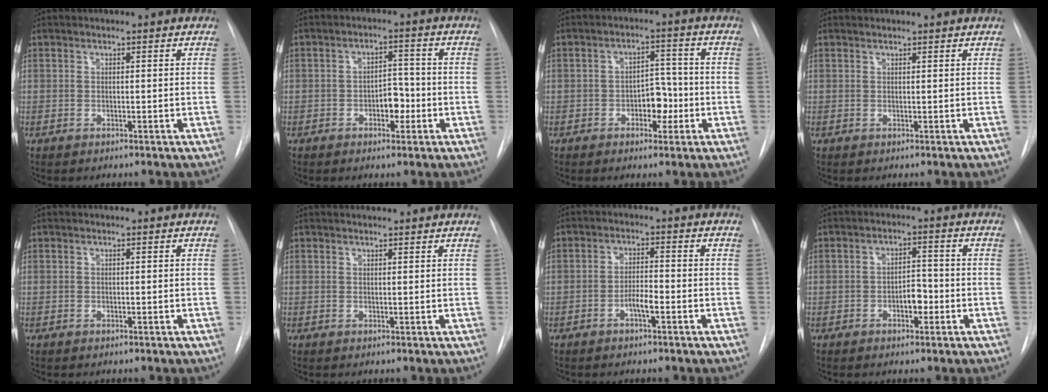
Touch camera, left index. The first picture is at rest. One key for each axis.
{"total": 4.0, "fx": -1.5, "fy": 2.2, "fz": 3.0, "tx": -0.037, "ty": 0.009, "tz": -0.023}
{"total": 4.8, "fx": -1.7, "fy": 2.8, "fz": 3.5, "tx": -0.044, "ty": 0.012, "tz": -0.025}
{"total": 2.0, "fx": 2.0, "fy": 0.1, "fz": 0.4, "tx": -0.010, "ty": 0.018, "tz": 0.025}
{"total": 0.0}
{"total": 3.9, "fx": 3.7, "fy": 0.4, "fz": 1.0, "tx": -0.014, "ty": 0.021, "tz": 0.042}
{"total": 2.9, "fx": -1.5, "fy": 0.5, "fz": 2.4, "tx": -0.041, "ty": 0.003, "tz": -0.027}
{"total": 3.3, "fx": -1.3, "fy": 1.6, "fz": 2.5, "tx": -0.033, "ty": 0.007, "tz": -0.020}